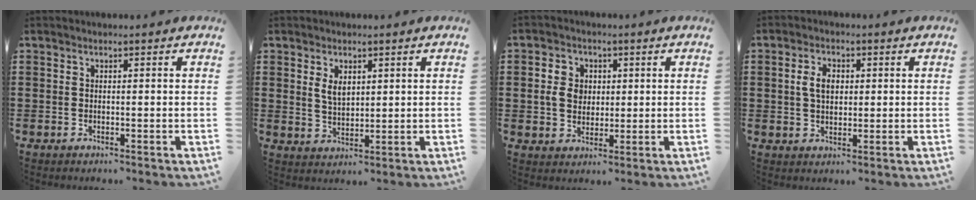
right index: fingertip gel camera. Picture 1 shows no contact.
{"total": 3.2, "force": [1.5, 1.8, 2.2], "torque": [-0.040, 0.002, 0.025]}
{"total": 5.1, "force": [0.8, 4.1, 2.9], "torque": [-0.077, 0.012, 0.009]}
{"total": 3.9, "force": [0.6, 2.4, 3.0], "torque": [-0.065, 0.013, 0.009]}